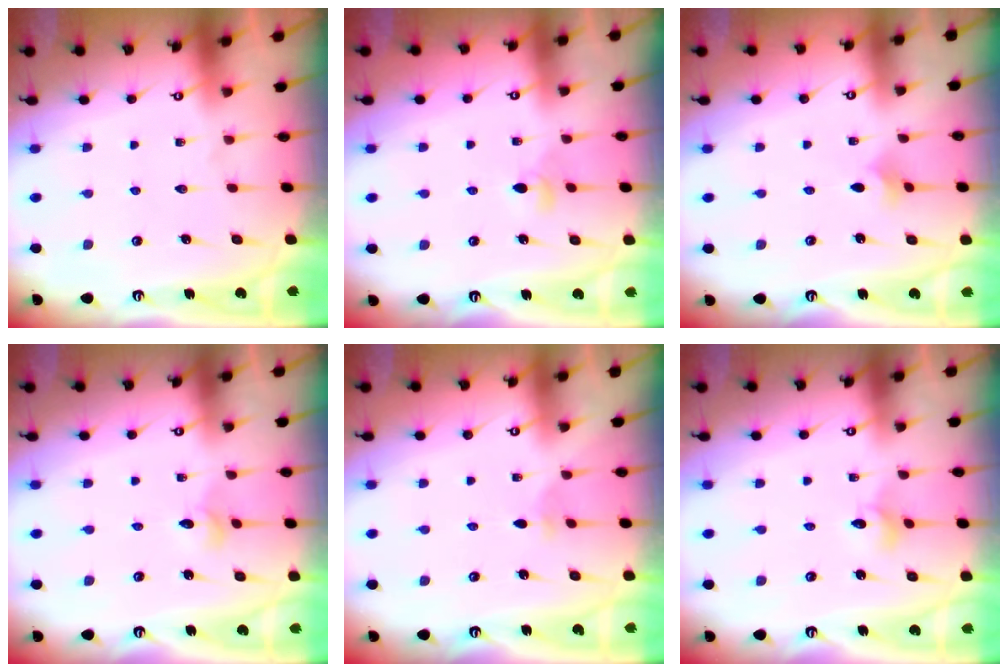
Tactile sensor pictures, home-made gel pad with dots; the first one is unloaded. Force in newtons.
{"total": 4.4, "press": 4.2, "slide": 1.0}
{"total": 1.8, "press": 1.7, "slide": 0.5}
{"total": 2.8, "press": 2.8, "slide": 0.3}
{"total": 1.8, "press": 1.8, "slide": 0.3}
{"total": 3.1, "press": 3.1, "slide": 0.3}